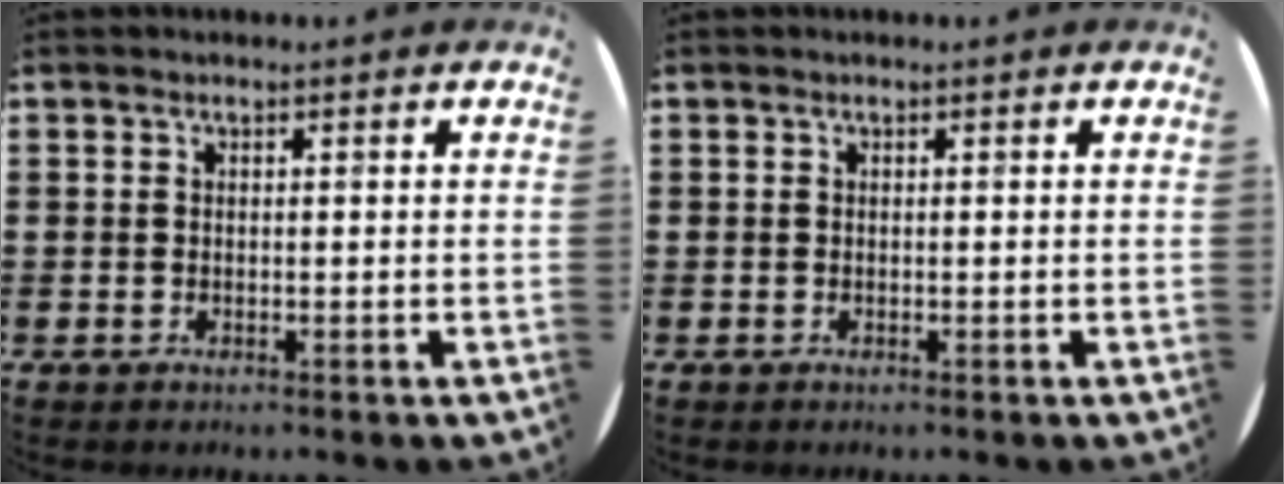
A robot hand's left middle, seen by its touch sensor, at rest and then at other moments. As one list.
[{"total": 0.0}]